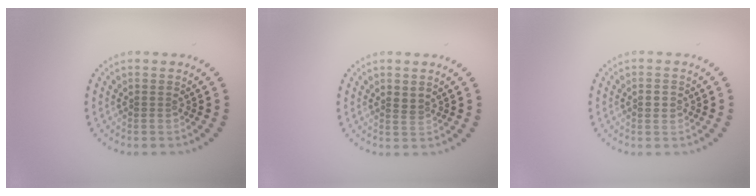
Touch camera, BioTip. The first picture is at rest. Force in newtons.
{"total": 0.8, "press": 0.6, "slide": 0.6}
{"total": 1.0, "press": 1.0, "slide": 0.1}